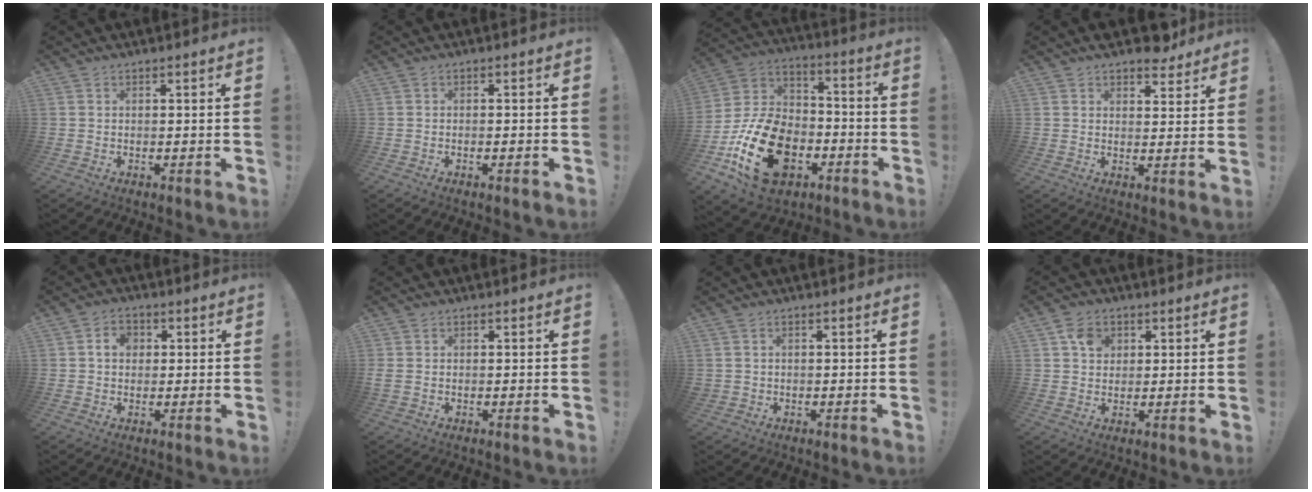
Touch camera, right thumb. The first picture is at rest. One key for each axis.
{"total": 1.1, "fx": -0.9, "fy": 0.0, "fz": 0.6, "tx": -0.013, "ty": 0.002, "tz": -0.015}
{"total": 24.7, "fx": -9.1, "fy": 16.2, "fz": 16.2, "tx": -0.292, "ty": 0.059, "tz": -0.140}
{"total": 6.9, "fx": 5.9, "fy": 2.6, "fz": 2.2, "tx": -0.015, "ty": -0.039, "tz": 0.106}
{"total": 5.2, "fx": 1.0, "fy": 4.0, "fz": 3.2, "tx": -0.047, "ty": 0.007, "tz": 0.016}
{"total": 1.3, "fx": 0.3, "fy": 1.0, "fz": 0.8, "tx": -0.008, "ty": 0.001, "tz": 0.006}
{"total": 1.0, "fx": 0.0, "fy": 0.9, "fz": 0.2, "tx": -0.010, "ty": 0.004, "tz": 0.001}
{"total": 6.1, "fx": 2.3, "fy": 4.9, "fz": 2.8, "tx": -0.042, "ty": 0.006, "tz": 0.043}